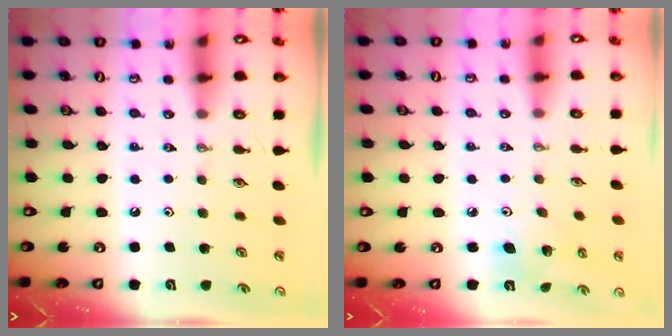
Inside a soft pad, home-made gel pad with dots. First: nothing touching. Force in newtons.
{"total": 7.2, "press": 7.0, "slide": 1.9}